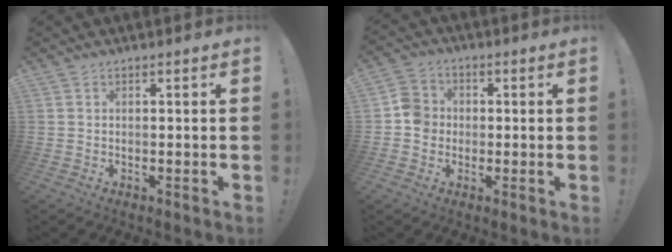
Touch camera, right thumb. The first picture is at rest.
{"total": 7.3, "force": [-1.1, 6.6, 2.9], "torque": [-0.040, 0.022, -0.018]}